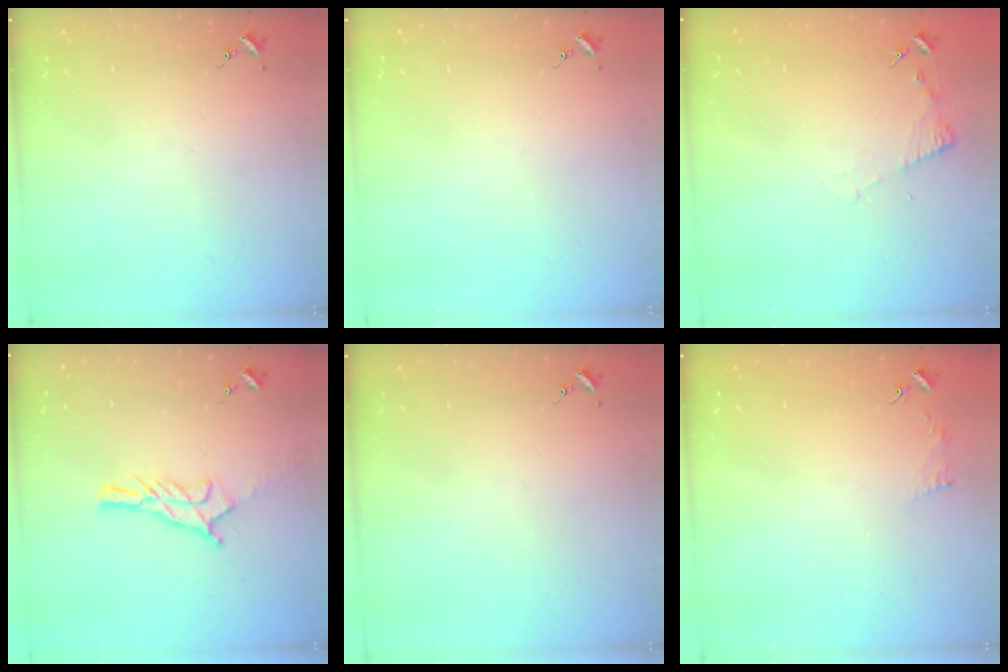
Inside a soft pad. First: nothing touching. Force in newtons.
{"total": 0.0}
{"total": 4.6, "press": 4.6, "slide": 0.5}
{"total": 11.2, "press": 11.1, "slide": 0.7}
{"total": 0.0}
{"total": 3.4, "press": 3.3, "slide": 0.5}